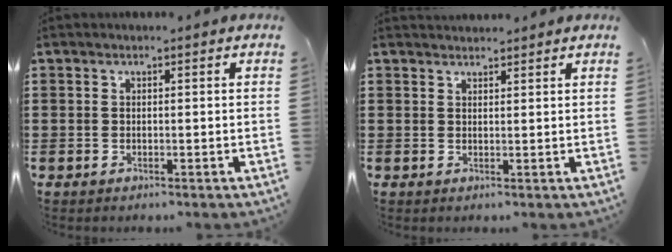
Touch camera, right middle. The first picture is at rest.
{"total": 1.6, "force": [1.5, 0.4, -0.1], "torque": [-0.003, 0.003, 0.029]}